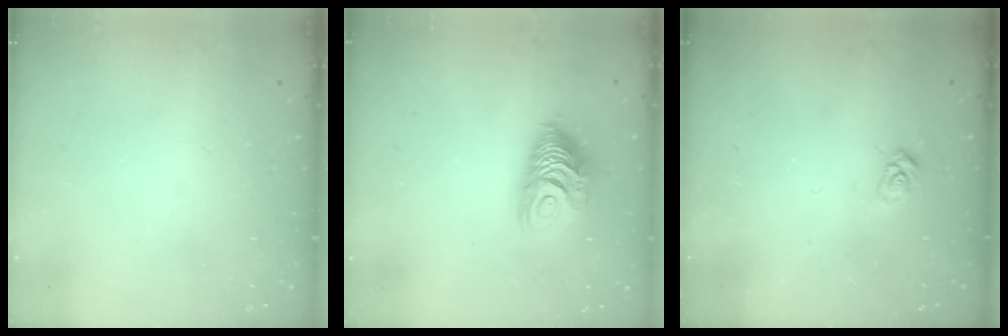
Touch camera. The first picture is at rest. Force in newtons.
{"total": 10.2, "press": 10.2, "slide": 0.9}
{"total": 5.5, "press": 5.5, "slide": 0.3}